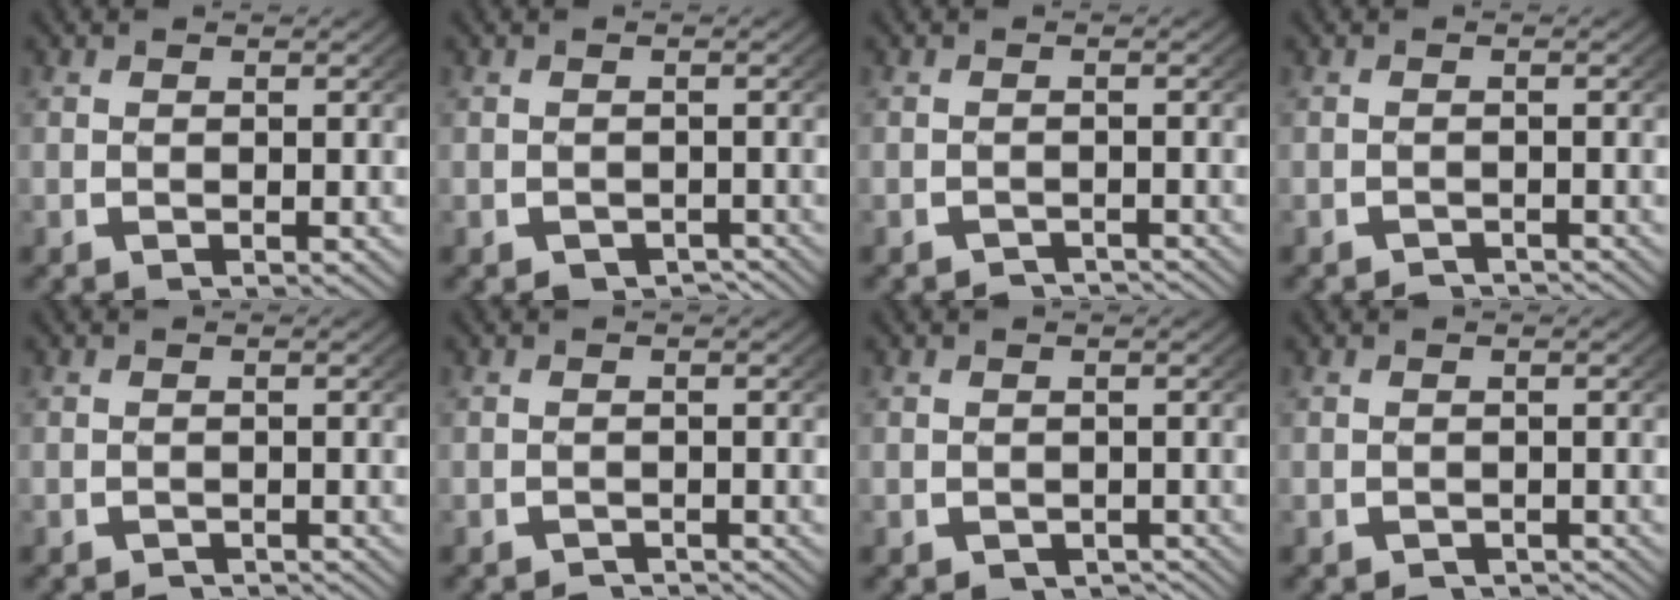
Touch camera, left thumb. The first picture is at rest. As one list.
[{"total": 2.7, "force": [-2.1, 1.4, 0.9], "torque": [-0.006, -0.015, -0.028]}, {"total": 2.2, "force": [-2.1, 0.3, 0.3], "torque": [0.001, -0.008, -0.034]}, {"total": 1.8, "force": [-1.7, 0.3, 0.2], "torque": [0.001, -0.008, -0.027]}, {"total": 1.5, "force": [-1.5, 0.3, 0.2], "torque": [0.002, -0.007, -0.023]}, {"total": 1.7, "force": [-1.7, 0.3, 0.2], "torque": [0.001, -0.008, -0.027]}, {"total": 2.2, "force": [-1.8, 1.1, 0.6], "torque": [0.000, -0.010, -0.024]}, {"total": 1.9, "force": [-1.8, 0.5, 0.2], "torque": [0.003, -0.009, -0.027]}]